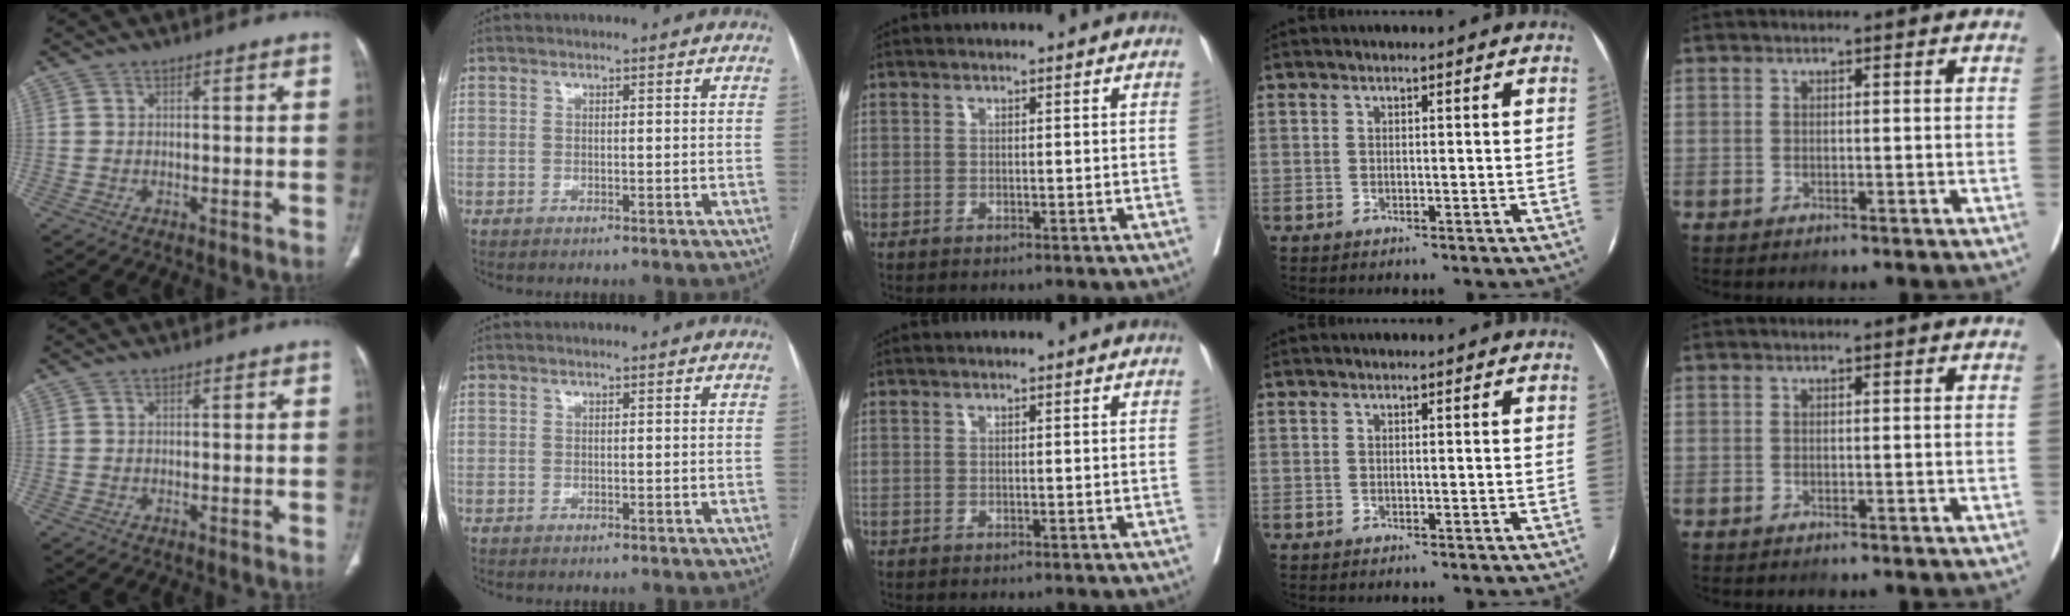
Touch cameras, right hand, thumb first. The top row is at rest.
{}